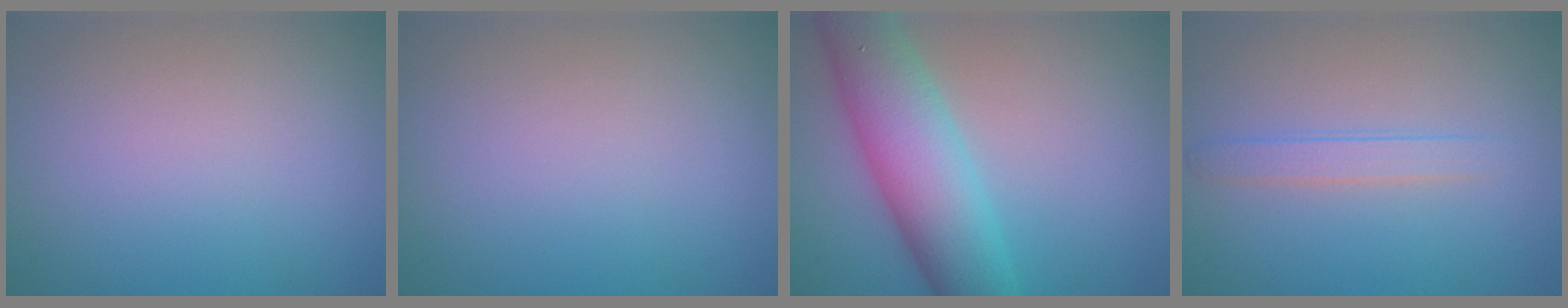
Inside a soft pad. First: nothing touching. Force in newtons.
{"total": 0.0}
{"total": 8.7, "press": 8.7, "slide": 0.2}
{"total": 1.8, "press": 1.8, "slide": 0.1}